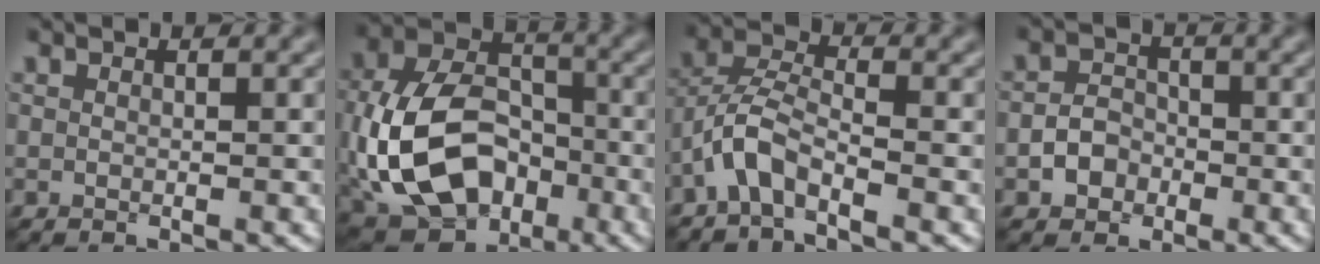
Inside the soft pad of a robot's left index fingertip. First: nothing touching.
{"total": 13.9, "force": [-3.3, 9.8, 9.3], "torque": [-0.198, -0.014, -0.059]}
{"total": 3.7, "force": [-2.5, 1.1, 2.5], "torque": [-0.055, 0.014, -0.059]}
{"total": 2.5, "force": [-1.3, 1.9, 1.0], "torque": [-0.012, 0.006, -0.026]}